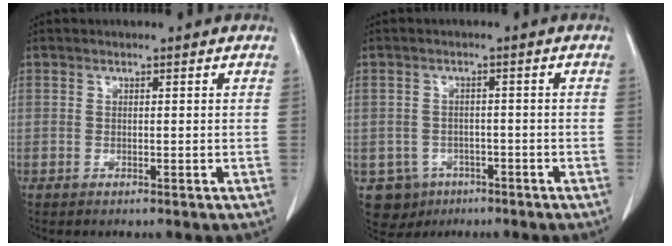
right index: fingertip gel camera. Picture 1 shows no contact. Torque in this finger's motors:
{"motor_torque": [-0.22, -0.16, -0.69, -0.15]}